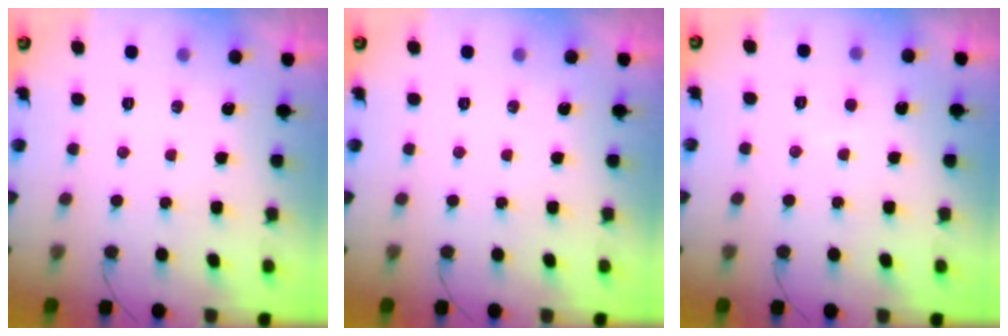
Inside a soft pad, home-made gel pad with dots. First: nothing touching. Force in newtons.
{"total": 0.0}
{"total": 2.0, "press": 2.0, "slide": 0.2}